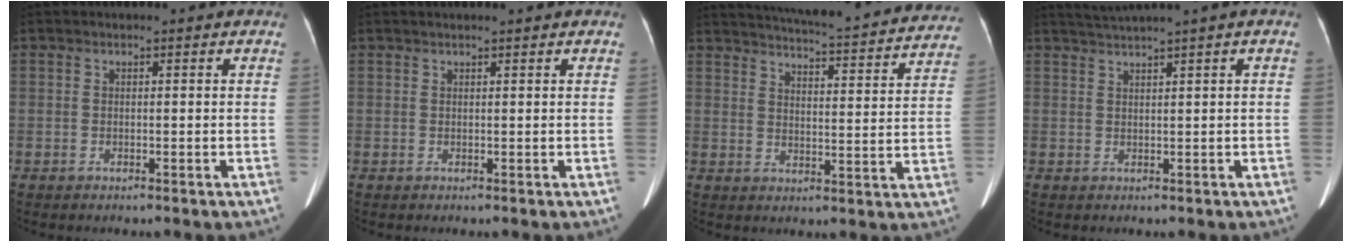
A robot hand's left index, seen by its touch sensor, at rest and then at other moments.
{"total": 1.8, "force": [1.5, 0.1, 0.9], "torque": [-0.009, 0.016, 0.021]}
{"total": 26.3, "force": [24.1, 3.6, 9.8], "torque": [-0.159, -0.044, 0.292]}
{"total": 1.9, "force": [1.6, -0.7, 0.9], "torque": [-0.018, 0.011, 0.041]}